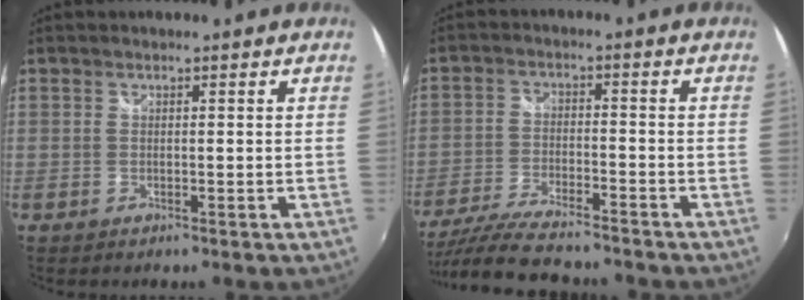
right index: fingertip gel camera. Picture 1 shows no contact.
{"total": 14.0, "force": [-12.2, 2.4, 6.5], "torque": [-0.146, -0.028, -0.214]}